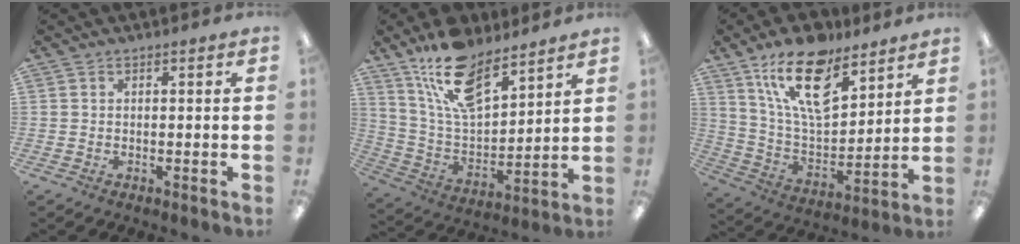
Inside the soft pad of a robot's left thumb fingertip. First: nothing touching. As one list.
[{"total": 16.6, "force": [11.9, 7.0, 9.1], "torque": [-0.171, -0.063, 0.213]}, {"total": 19.1, "force": [12.4, 8.6, 11.6], "torque": [-0.205, -0.059, 0.219]}]